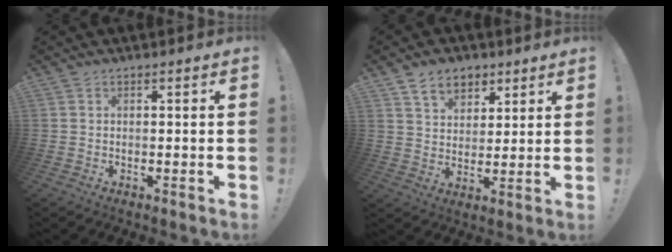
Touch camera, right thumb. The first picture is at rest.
{"total": 8.7, "force": [5.4, 6.0, 3.3], "torque": [-0.057, -0.024, 0.106]}